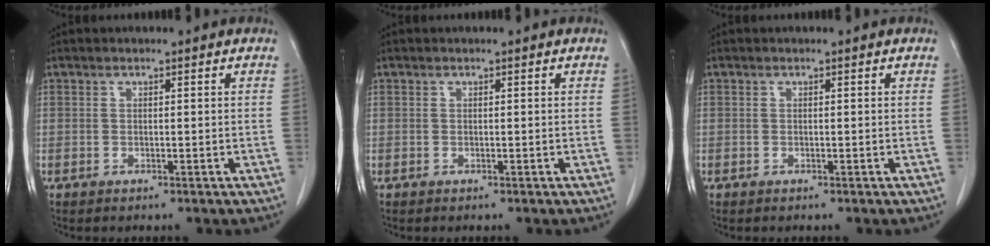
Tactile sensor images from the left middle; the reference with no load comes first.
{"total": 0.0}
{"total": 0.0}